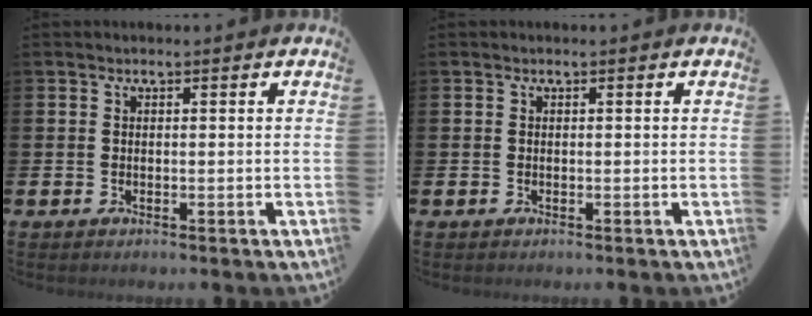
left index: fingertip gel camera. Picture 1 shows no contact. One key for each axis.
{"total": 0.0}